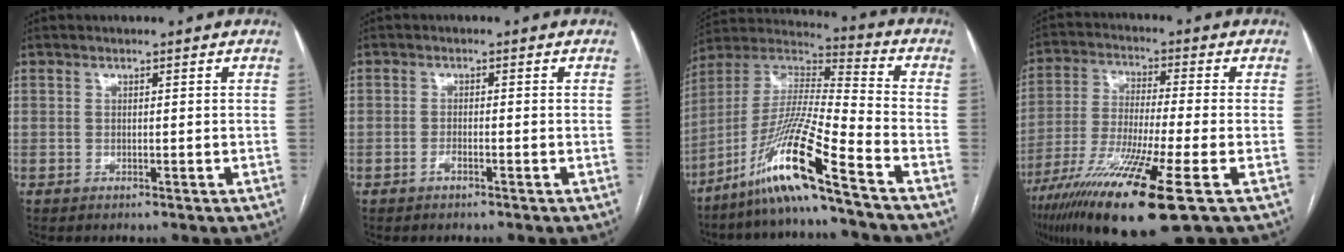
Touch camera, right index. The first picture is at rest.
{"total": 1.0, "force": [-0.7, 0.1, 0.8], "torque": [-0.015, 0.001, -0.013]}
{"total": 15.8, "force": [-10.0, -1.3, 12.2], "torque": [-0.255, -0.016, -0.188]}
{"total": 17.5, "force": [-9.3, 0.2, 14.8], "torque": [-0.287, -0.048, -0.168]}